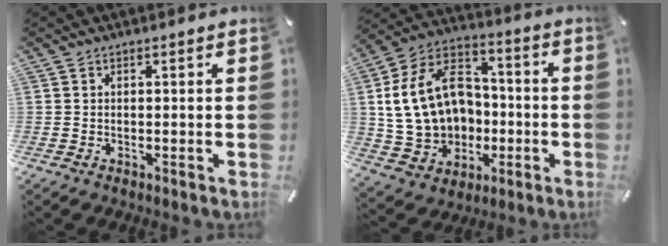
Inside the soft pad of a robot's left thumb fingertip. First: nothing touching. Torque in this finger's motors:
{"motor_torque": [0.61, 2.39, 1.71, -0.66, 0.73]}